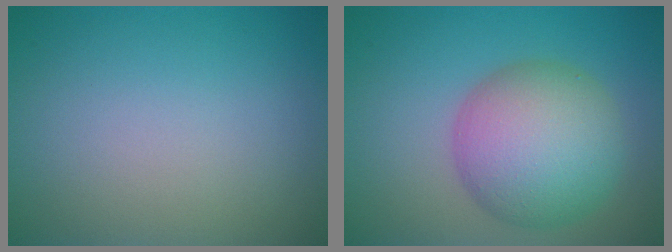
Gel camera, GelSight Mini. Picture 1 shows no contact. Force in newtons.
{"total": 8.4, "press": 8.4, "slide": 0.5}